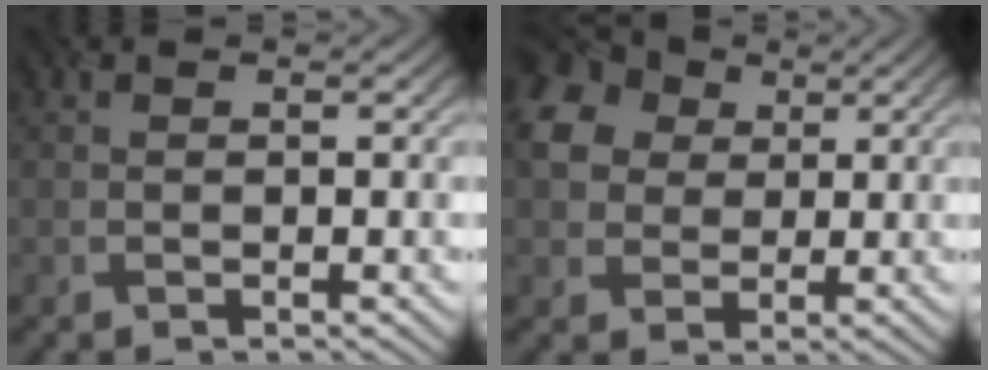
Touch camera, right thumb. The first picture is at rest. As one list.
[{"total": 9.1, "force": [3.0, 7.1, 5.0], "torque": [-0.138, 0.023, 0.051]}]